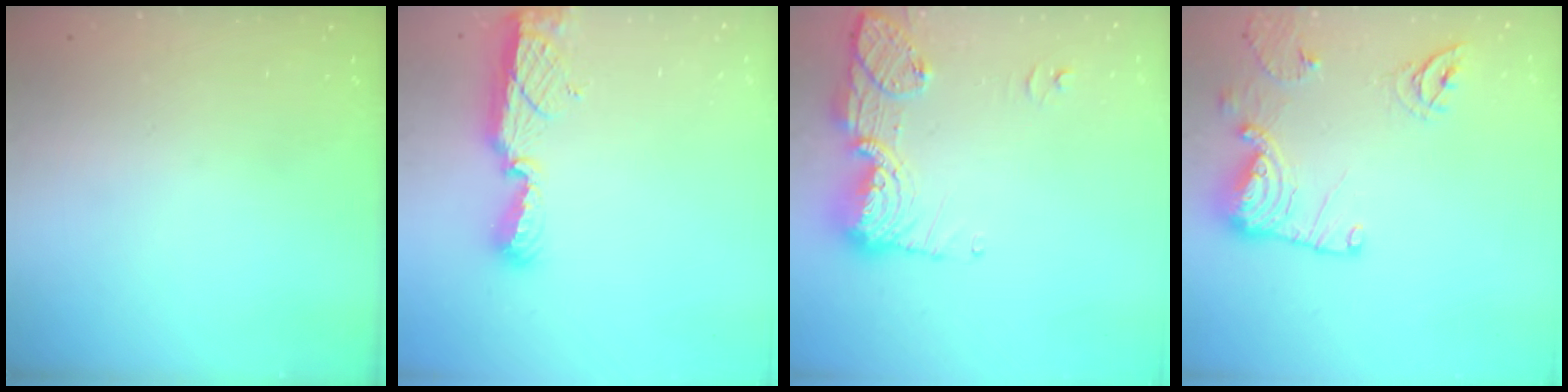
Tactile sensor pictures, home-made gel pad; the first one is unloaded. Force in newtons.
{"total": 11.4, "press": 10.2, "slide": 4.9}
{"total": 14.5, "press": 14.3, "slide": 2.9}
{"total": 13.7, "press": 13.6, "slide": 1.4}